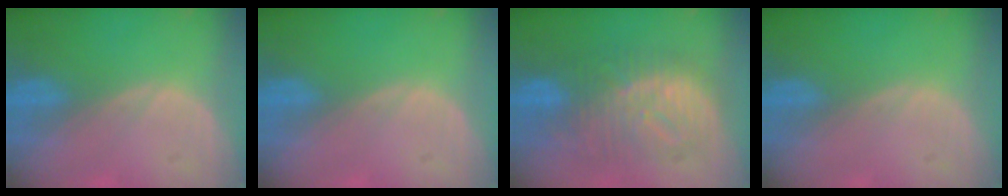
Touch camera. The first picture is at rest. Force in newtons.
{"total": 0.0}
{"total": 10.4, "press": 10.4, "slide": 0.8}
{"total": 0.0}